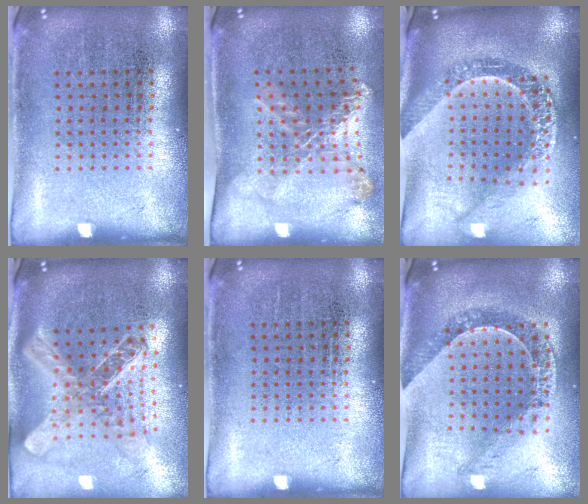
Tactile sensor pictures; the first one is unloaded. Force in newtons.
{"total": 1.5, "press": 1.3, "slide": 0.8}
{"total": 2.9, "press": 2.3, "slide": 1.8}
{"total": 2.6, "press": 2.0, "slide": 1.6}
{"total": 0.0}
{"total": 1.1, "press": 1.1, "slide": 0.3}